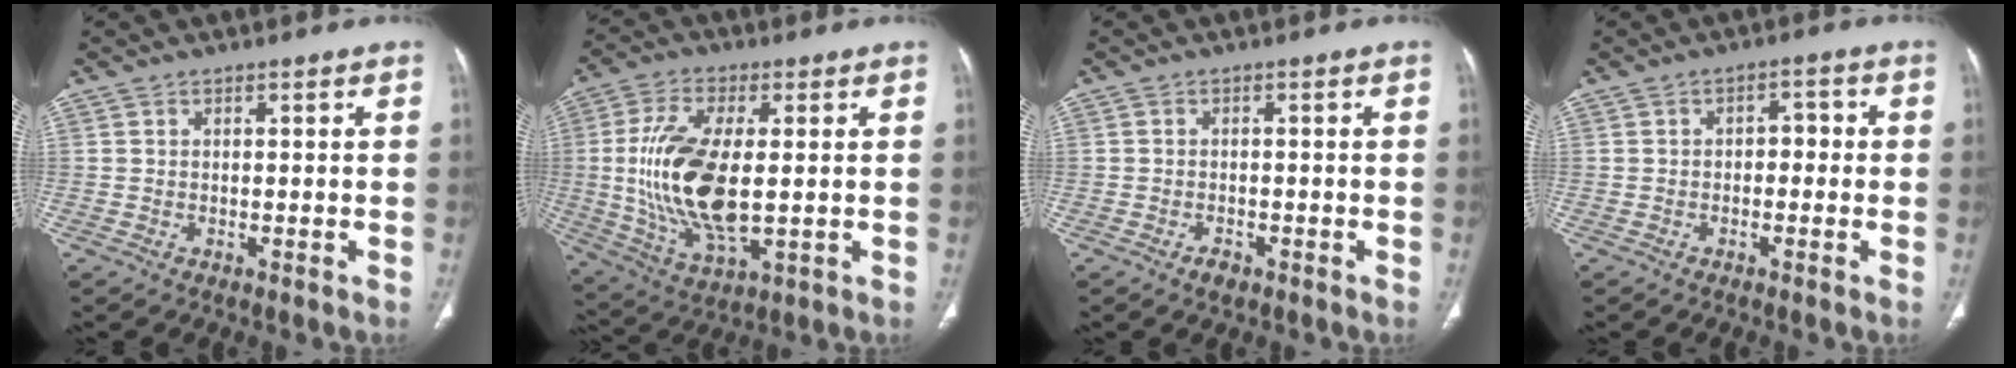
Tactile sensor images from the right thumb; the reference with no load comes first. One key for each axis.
{"total": 17.6, "fx": 0.2, "fy": 7.7, "fz": 15.8, "tx": -0.324, "ty": -0.016, "tz": 0.014}
{"total": 1.7, "fx": -1.1, "fy": 1.0, "fz": 0.8, "tx": -0.015, "ty": 0.005, "tz": -0.017}
{"total": 2.9, "fx": -0.3, "fy": 1.9, "fz": 2.2, "tx": -0.015, "ty": 0.015, "tz": -0.012}